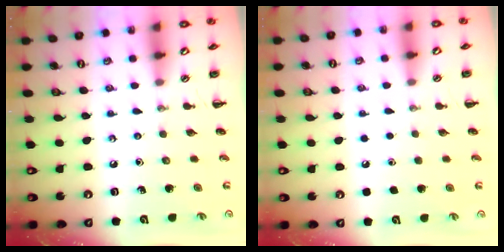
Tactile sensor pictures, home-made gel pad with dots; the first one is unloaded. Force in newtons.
{"total": 1.8, "press": 1.8, "slide": 0.1}